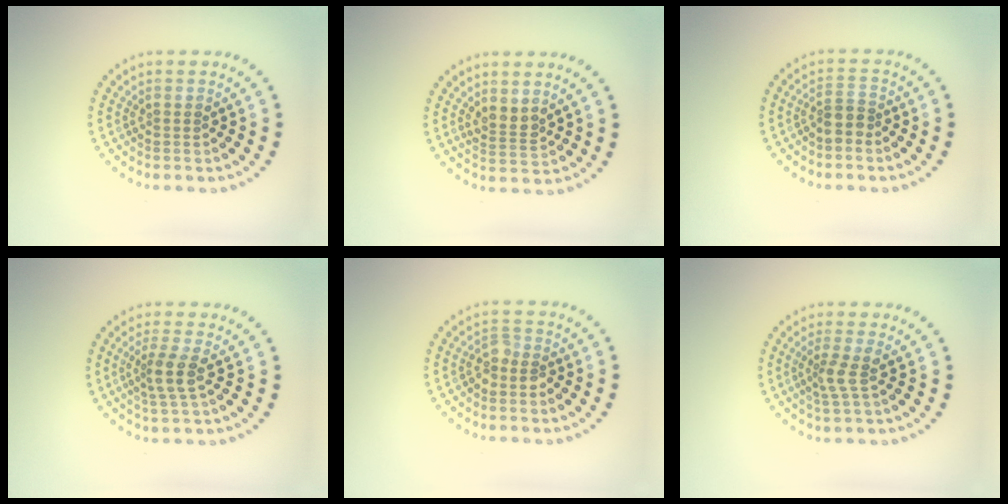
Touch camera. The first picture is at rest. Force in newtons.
{"total": 1.7, "press": 1.4, "slide": 1.0}
{"total": 2.1, "press": 1.7, "slide": 1.2}
{"total": 2.5, "press": 2.0, "slide": 1.5}
{"total": 1.6, "press": 1.3, "slide": 1.0}
{"total": 1.9, "press": 1.4, "slide": 1.3}